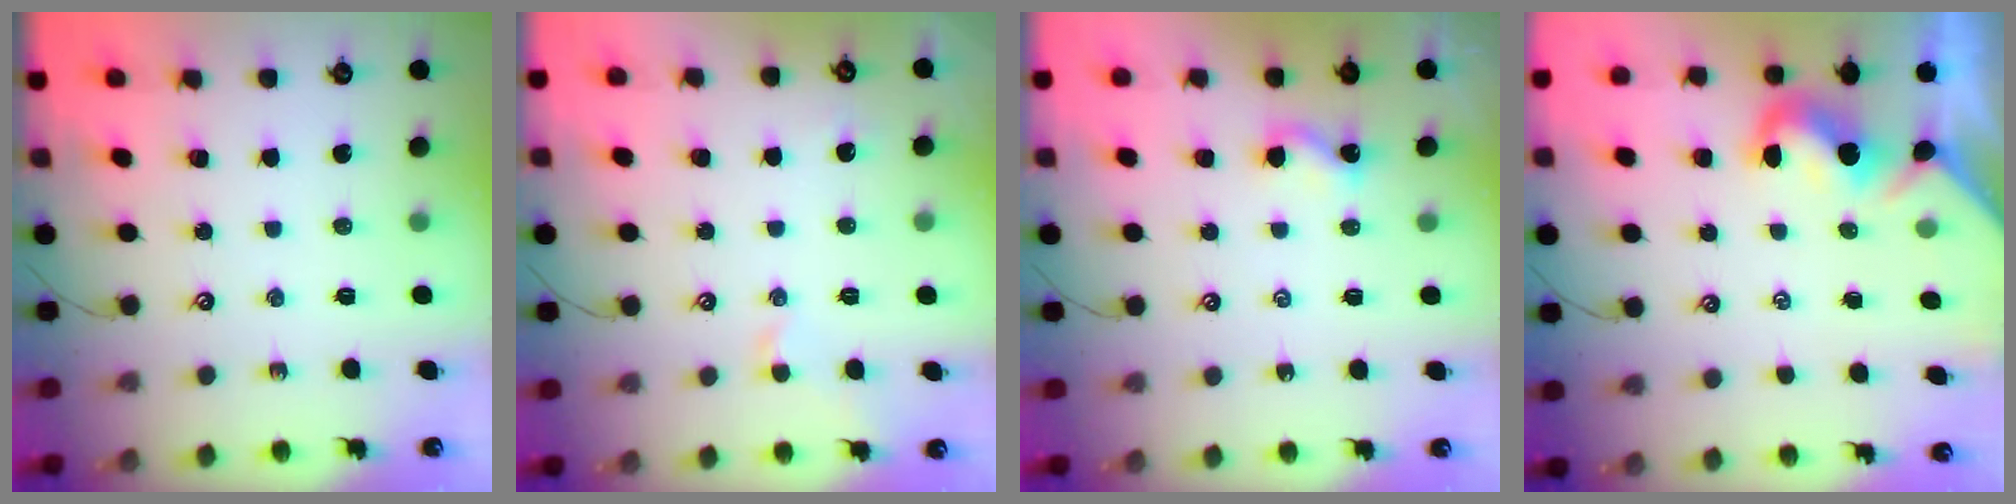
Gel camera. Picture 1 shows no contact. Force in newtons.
{"total": 0.9, "press": 0.7, "slide": 0.6}
{"total": 2.0, "press": 2.0, "slide": 0.4}
{"total": 1.9, "press": 1.8, "slide": 0.6}